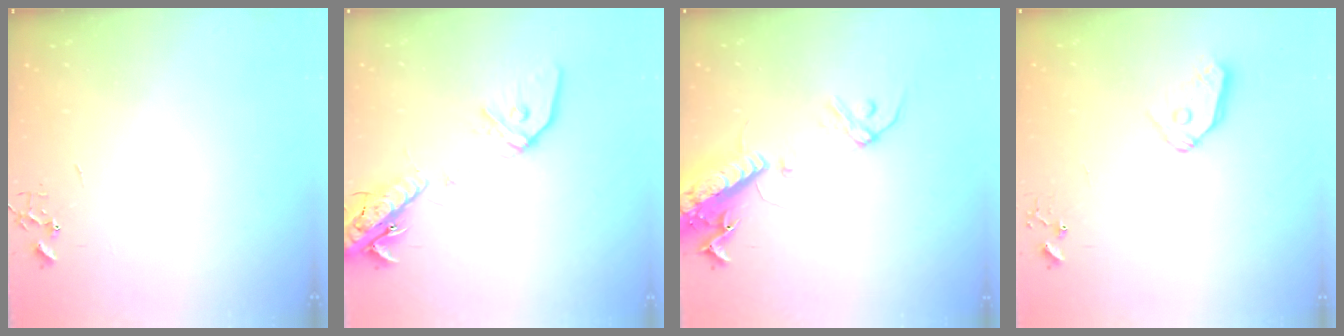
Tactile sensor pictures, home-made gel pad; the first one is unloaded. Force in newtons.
{"total": 15.6, "press": 15.3, "slide": 3.2}
{"total": 16.6, "press": 16.1, "slide": 4.0}
{"total": 8.9, "press": 8.9, "slide": 1.0}